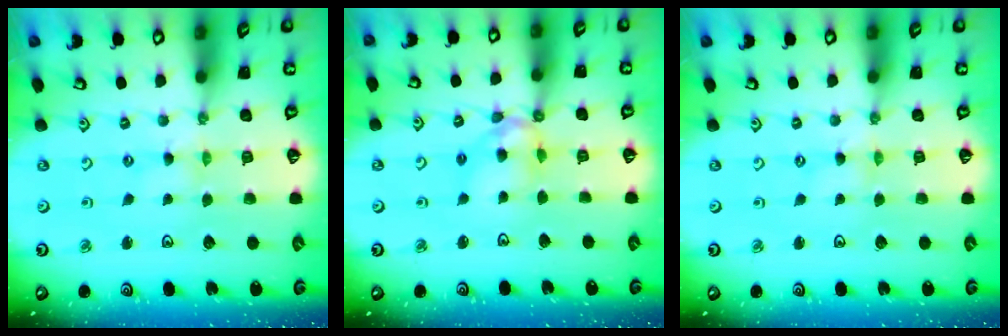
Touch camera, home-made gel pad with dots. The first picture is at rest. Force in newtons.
{"total": 11.2, "press": 11.1, "slide": 0.9}
{"total": 0.0}